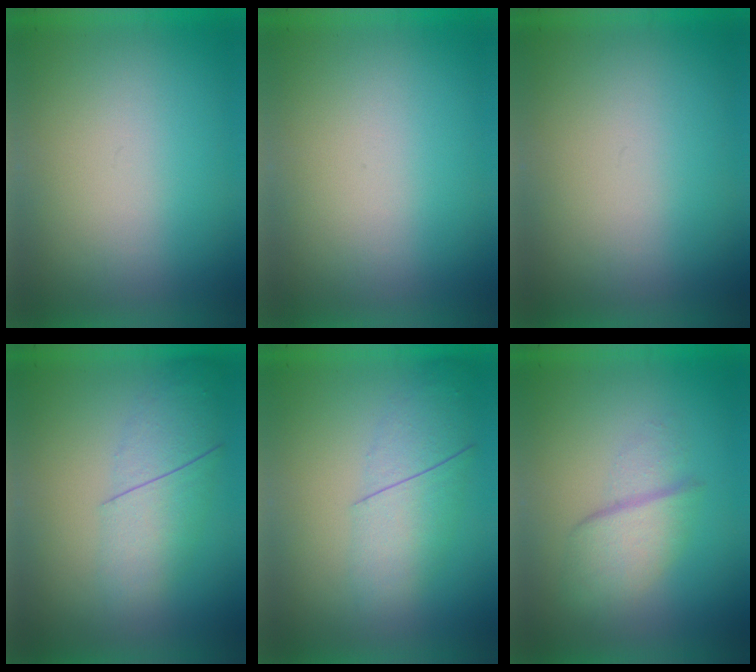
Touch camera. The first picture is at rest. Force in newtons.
{"total": 0.0}
{"total": 0.0}
{"total": 2.3}
{"total": 2.4}
{"total": 2.7}